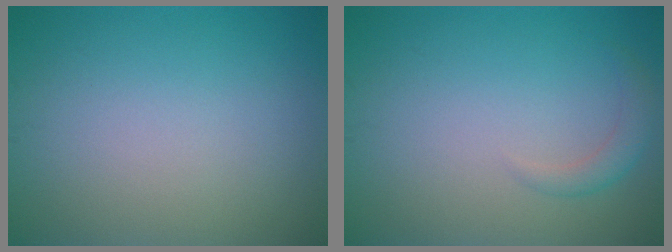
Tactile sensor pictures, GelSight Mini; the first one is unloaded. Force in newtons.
{"total": 1.5, "press": 1.5, "slide": 0.1}